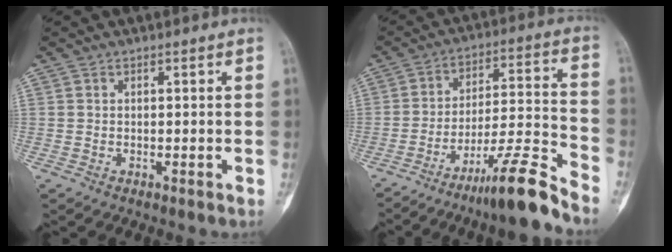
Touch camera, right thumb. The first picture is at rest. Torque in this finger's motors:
{"motor_torque": [2.61, 1.25, 1.41, -1.36, 0.53]}